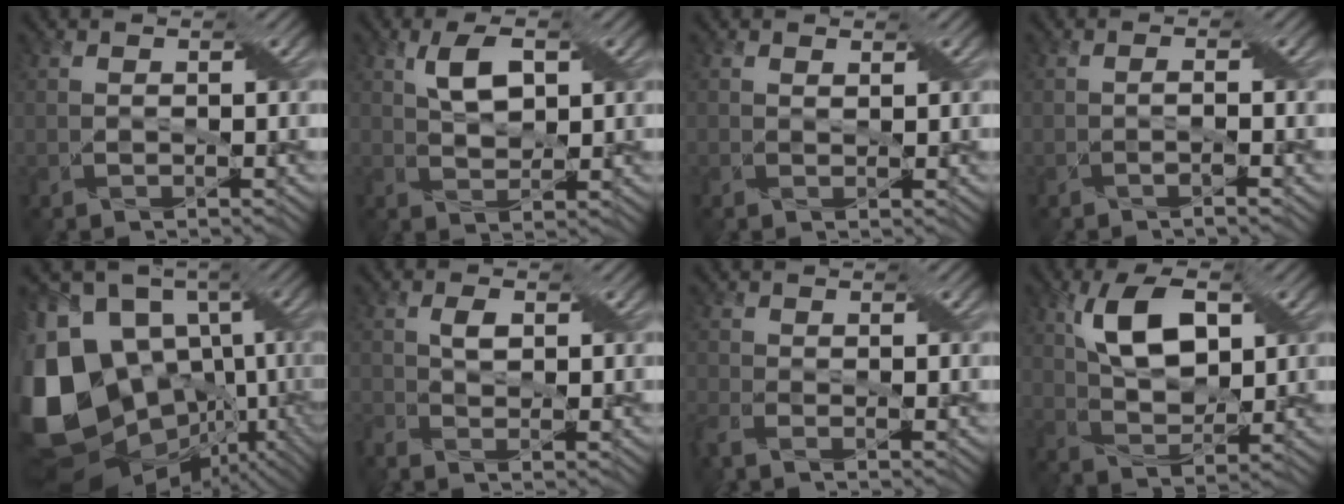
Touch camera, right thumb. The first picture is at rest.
{"total": 4.8, "force": [1.7, 2.2, 3.9], "torque": [-0.085, 0.006, 0.034]}
{"total": 0.9, "force": [0.8, 0.3, 0.5], "torque": [-0.013, 0.000, 0.015]}
{"total": 1.1, "force": [-0.8, -0.5, 0.6], "torque": [-0.012, 0.003, -0.020]}
{"total": 20.8, "force": [-1.9, 16.2, 13.0], "torque": [-0.304, -0.024, 0.003]}
{"total": 2.9, "force": [-0.2, 1.5, 2.5], "torque": [-0.064, 0.001, -0.006]}
{"total": 2.4, "force": [-1.5, 0.6, 1.8], "torque": [-0.050, -0.007, -0.037]}
{"total": 8.8, "force": [2.9, 4.6, 7.0], "torque": [-0.137, 0.010, 0.053]}